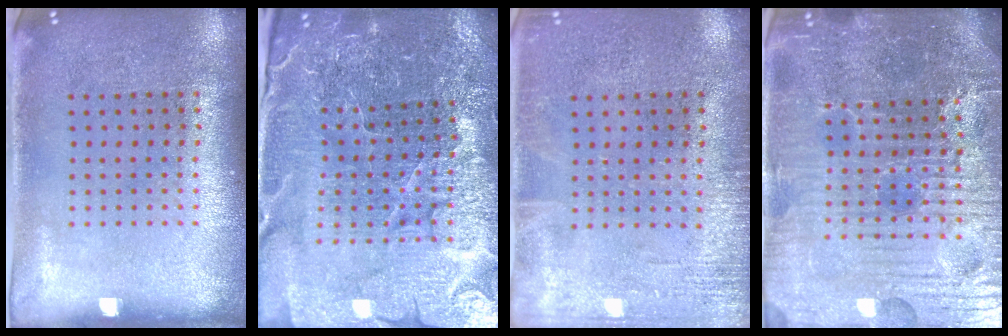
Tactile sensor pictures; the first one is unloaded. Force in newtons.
{"total": 4.9, "press": 4.7, "slide": 1.4}
{"total": 2.2, "press": 2.2, "slide": 0.3}
{"total": 6.2, "press": 5.7, "slide": 2.4}